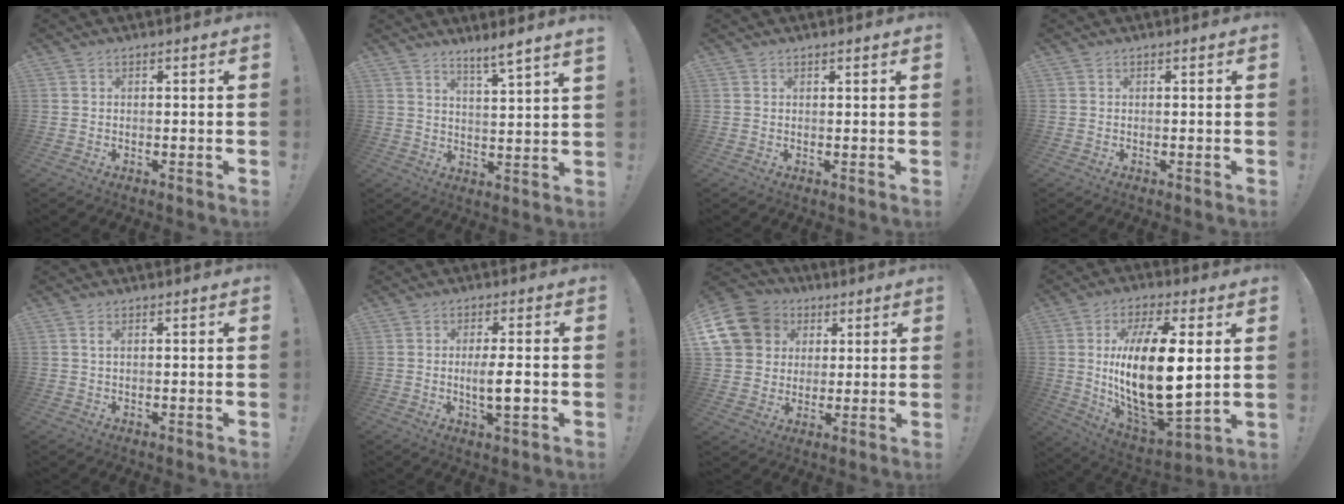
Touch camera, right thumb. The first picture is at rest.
{"total": 6.0, "force": [4.7, -1.0, 3.5], "torque": [-0.047, -0.042, 0.074]}
{"total": 0.7, "force": [0.7, 0.1, 0.2], "torque": [0.003, -0.002, 0.012]}
{"total": 0.0}
{"total": 1.3, "force": [0.3, 0.3, 1.2], "torque": [-0.023, 0.001, 0.004]}
{"total": 6.5, "force": [-0.9, 0.9, 6.4], "torque": [-0.104, -0.006, -0.020]}
{"total": 16.1, "force": [5.5, 13.4, 7.1], "torque": [-0.117, -0.018, 0.118]}
{"total": 22.6, "force": [2.8, 9.4, 20.4], "torque": [-0.400, -0.029, 0.045]}